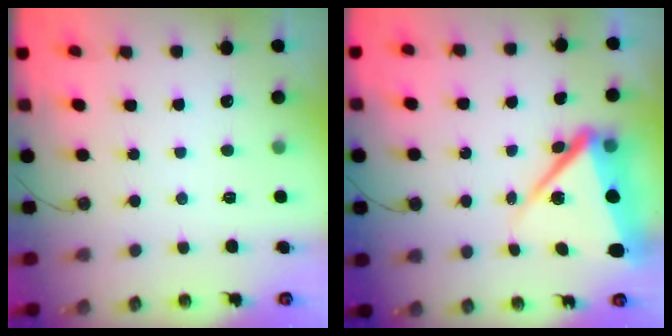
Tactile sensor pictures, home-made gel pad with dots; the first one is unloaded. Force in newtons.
{"total": 12.0, "press": 11.7, "slide": 2.8}